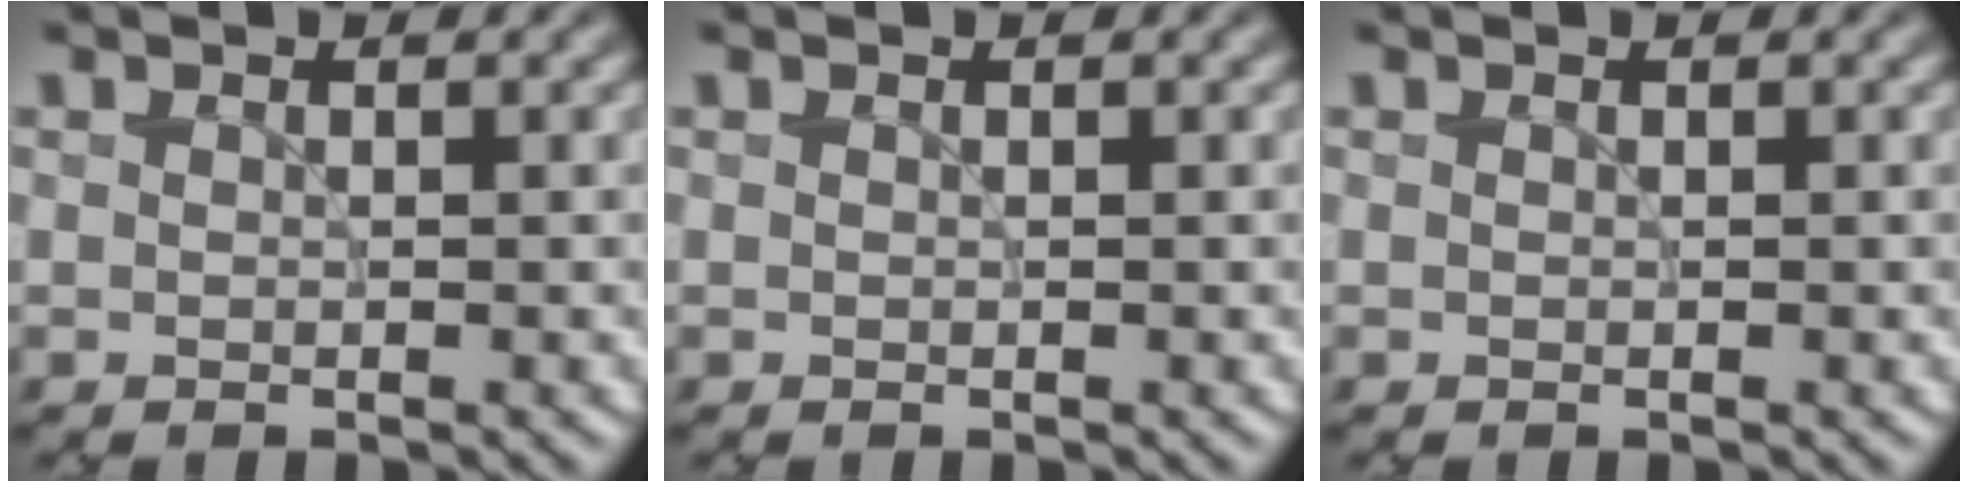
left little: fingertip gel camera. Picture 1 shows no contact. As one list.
[{"total": 0.0}, {"total": 0.0}]